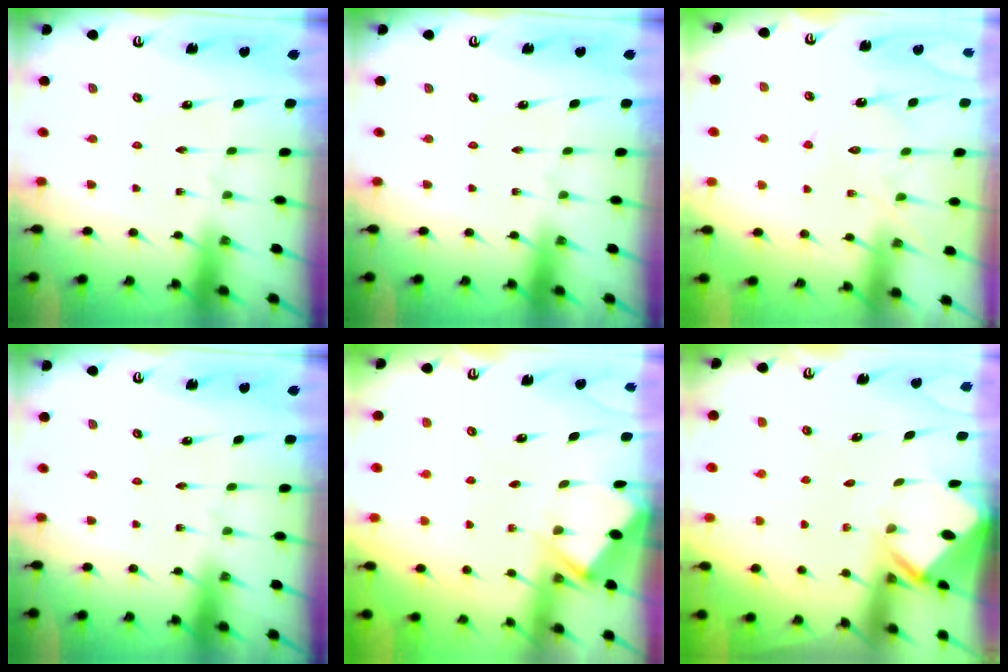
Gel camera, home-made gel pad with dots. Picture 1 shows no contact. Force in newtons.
{"total": 0.0}
{"total": 12.1, "press": 12.1, "slide": 0.5}
{"total": 0.0}
{"total": 4.0, "press": 4.0, "slide": 0.3}
{"total": 3.3, "press": 3.3, "slide": 0.1}